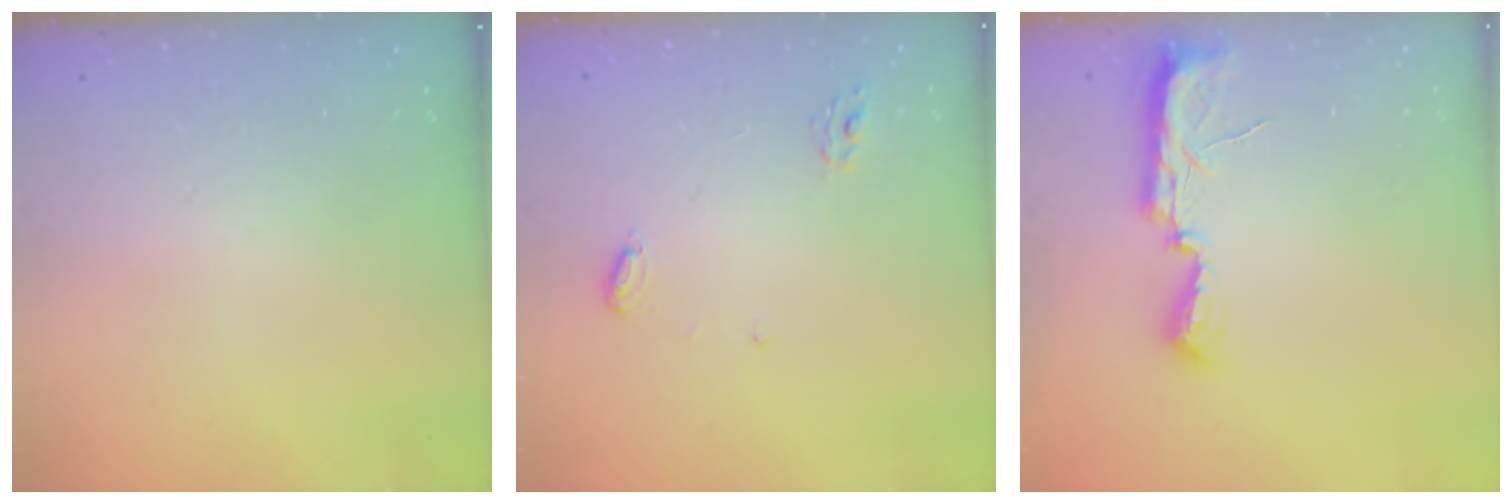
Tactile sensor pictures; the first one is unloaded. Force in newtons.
{"total": 4.7, "press": 4.7, "slide": 0.4}
{"total": 8.1, "press": 8.0, "slide": 0.8}